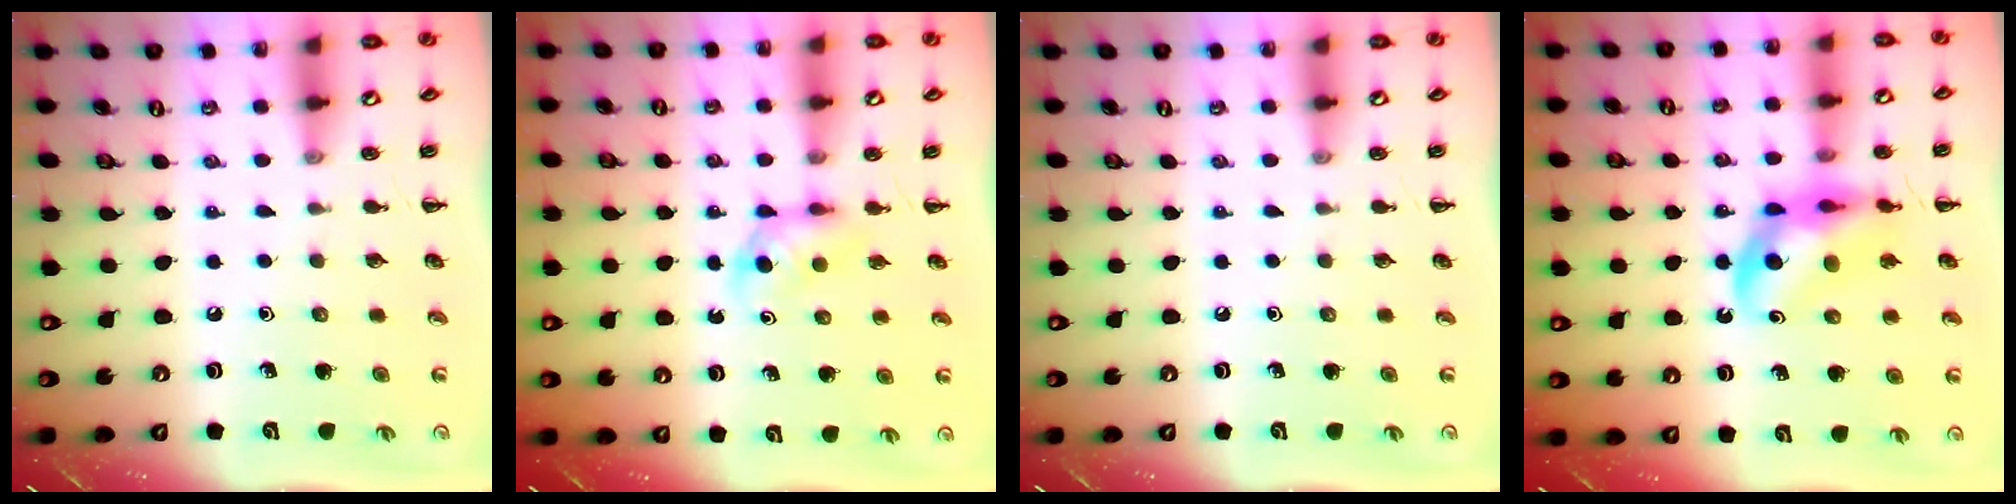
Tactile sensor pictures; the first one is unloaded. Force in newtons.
{"total": 3.5, "press": 3.2, "slide": 1.5}
{"total": 0.0}
{"total": 12.9, "press": 12.4, "slide": 3.5}